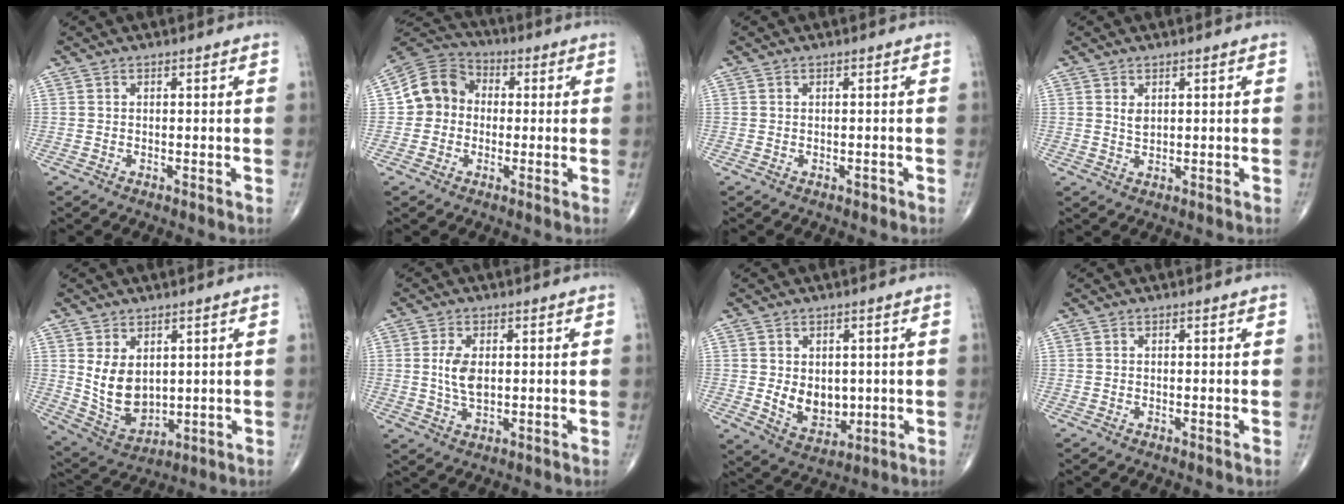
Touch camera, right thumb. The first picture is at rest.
{"total": 9.2, "force": [-0.1, 8.2, 4.1], "torque": [-0.055, 0.029, -0.018]}
{"total": 0.6, "force": [-0.3, 0.4, 0.3], "torque": [-0.002, 0.000, -0.005]}
{"total": 1.9, "force": [0.8, 1.1, 1.3], "torque": [-0.019, -0.005, 0.017]}
{"total": 9.4, "force": [2.0, 6.5, 6.5], "torque": [-0.098, -0.021, 0.062]}
{"total": 5.7, "force": [0.6, 3.1, 4.8], "torque": [-0.093, -0.006, 0.013]}
{"total": 8.2, "force": [0.0, 6.0, 5.6], "torque": [-0.058, -0.015, 0.020]}
{"total": 0.0}